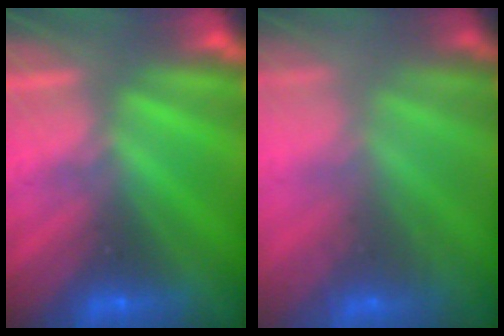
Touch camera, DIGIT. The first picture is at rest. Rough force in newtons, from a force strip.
{"total": 6.9}